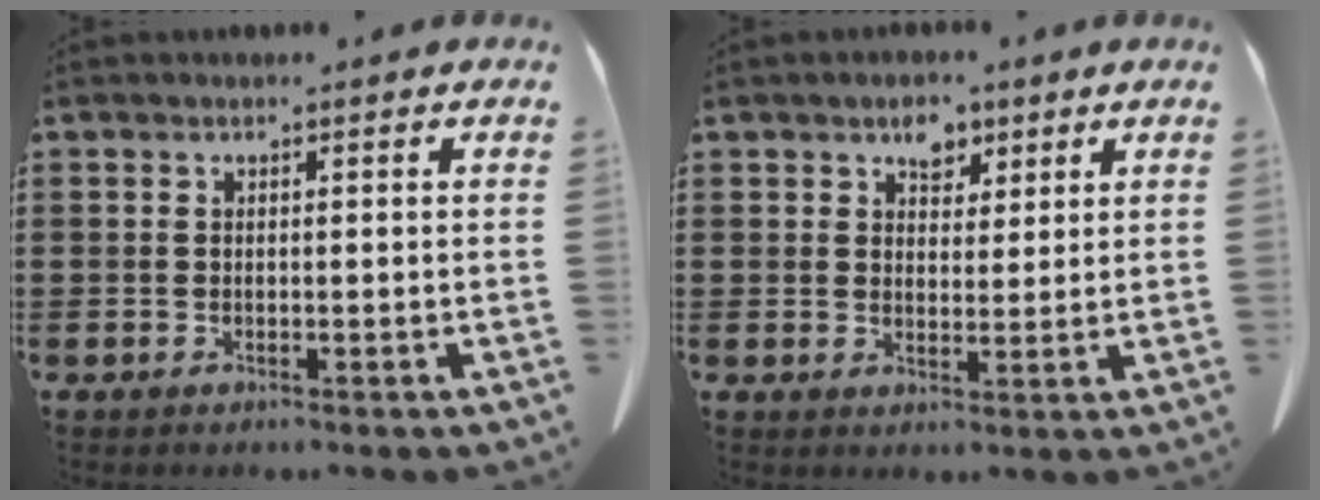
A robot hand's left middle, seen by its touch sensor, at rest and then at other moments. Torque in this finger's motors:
{"motor_torque": [0.49, 0.46, -0.01, 0.01]}